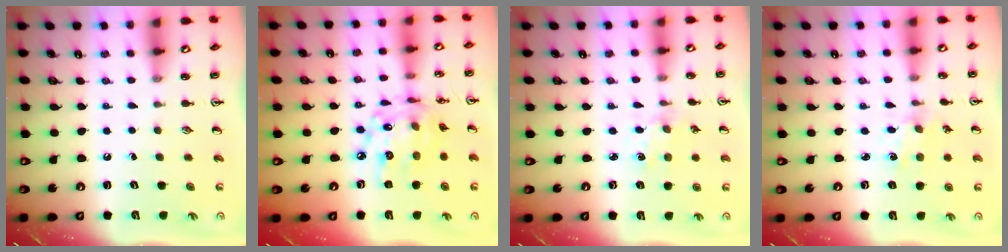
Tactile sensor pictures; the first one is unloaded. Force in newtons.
{"total": 15.7, "press": 15.7, "slide": 1.1}
{"total": 1.0, "press": 1.0, "slide": 0.2}
{"total": 1.1, "press": 1.1, "slide": 0.2}